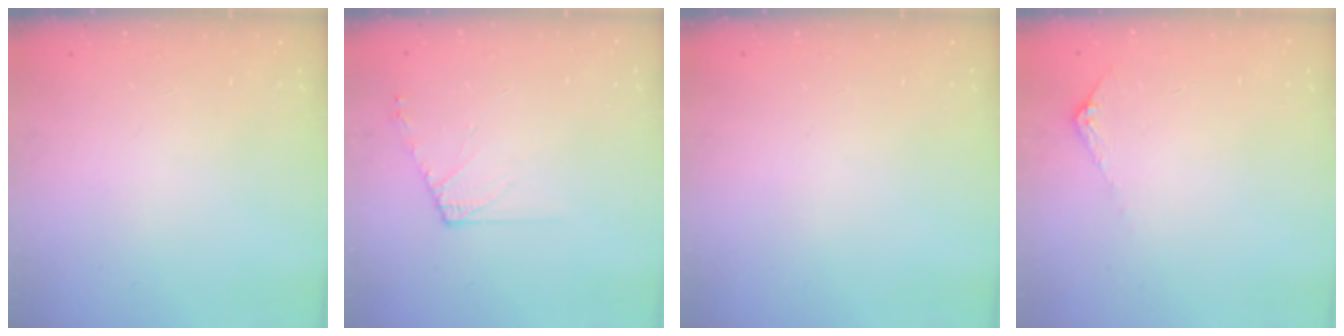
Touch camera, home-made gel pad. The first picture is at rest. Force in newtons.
{"total": 6.5, "press": 6.4, "slide": 1.1}
{"total": 0.0}
{"total": 5.8, "press": 5.8, "slide": 0.8}